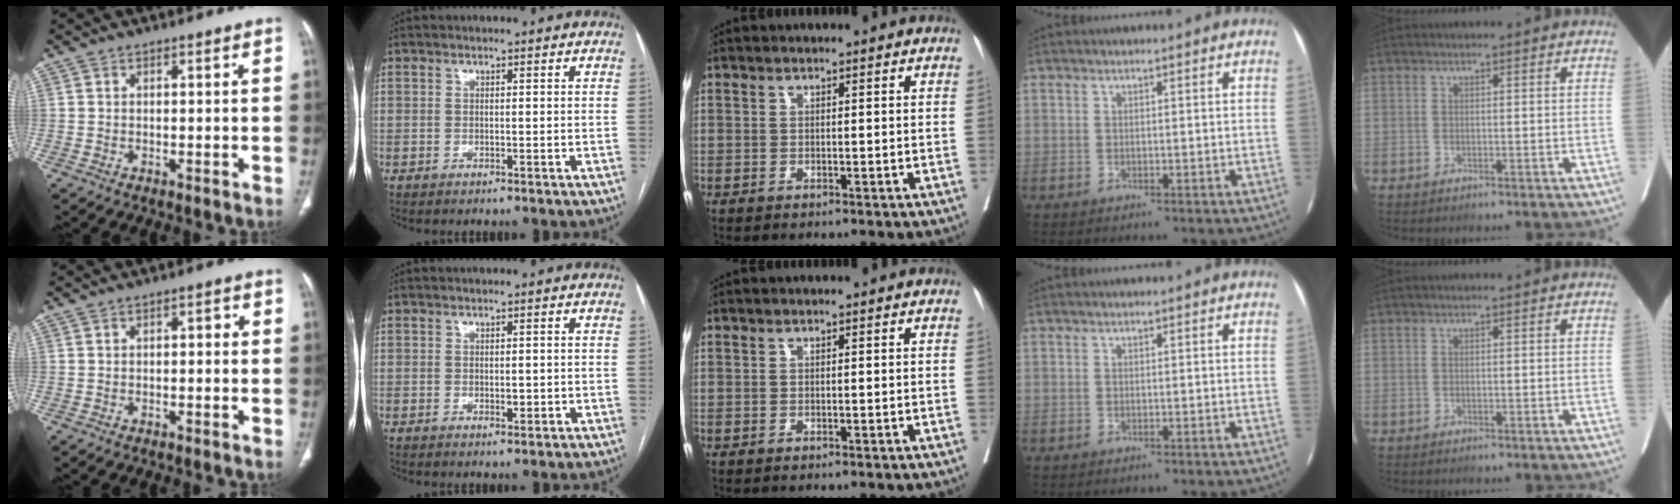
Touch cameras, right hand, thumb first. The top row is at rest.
{"thumb": {"total": 1.7, "force": [0.1, 0.9, 1.4], "torque": [-0.012, 0.008, -0.004]}, "index": {"total": 1.2, "force": [-0.2, 0.7, 0.9], "torque": [-0.014, -0.001, 0.000]}}